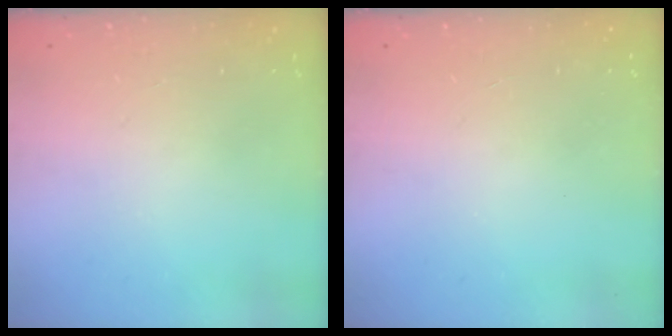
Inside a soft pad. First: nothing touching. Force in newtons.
{"total": 0.0}